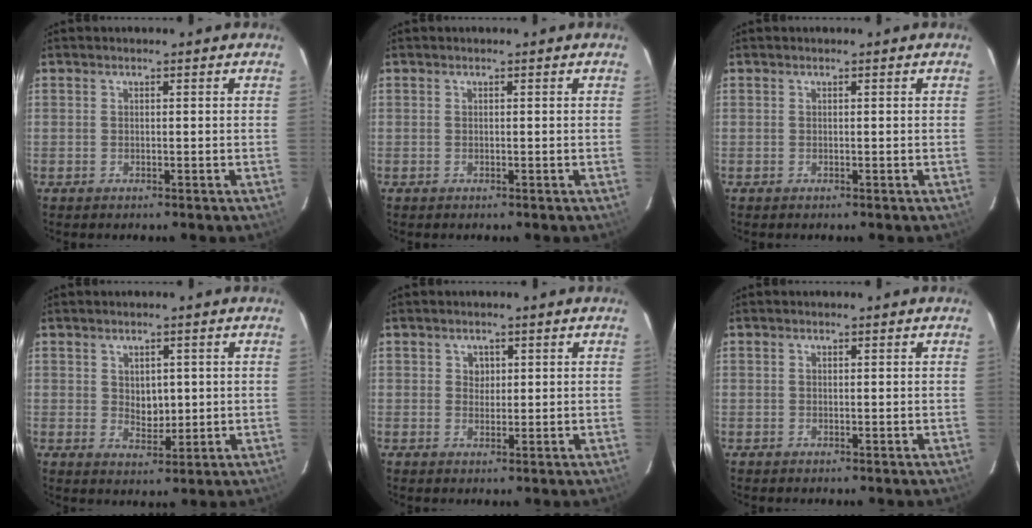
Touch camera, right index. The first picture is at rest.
{"total": 0.0}
{"total": 0.0}
{"total": 4.1, "force": [0.7, 3.0, 2.7], "torque": [-0.039, -0.002, 0.018]}
{"total": 1.8, "force": [0.6, 1.7, 0.3], "torque": [-0.001, 0.006, 0.010]}
{"total": 0.0}